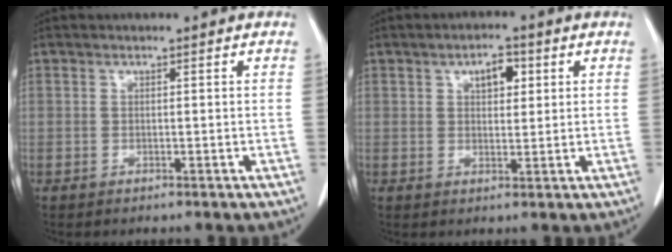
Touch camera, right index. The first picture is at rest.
{"total": 3.9, "force": [1.6, 1.9, 3.0], "torque": [-0.046, 0.005, 0.024]}